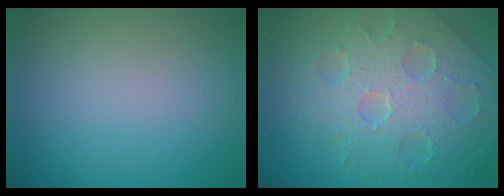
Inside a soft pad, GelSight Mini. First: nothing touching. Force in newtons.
{"total": 8.0, "press": 5.6, "slide": 5.7}